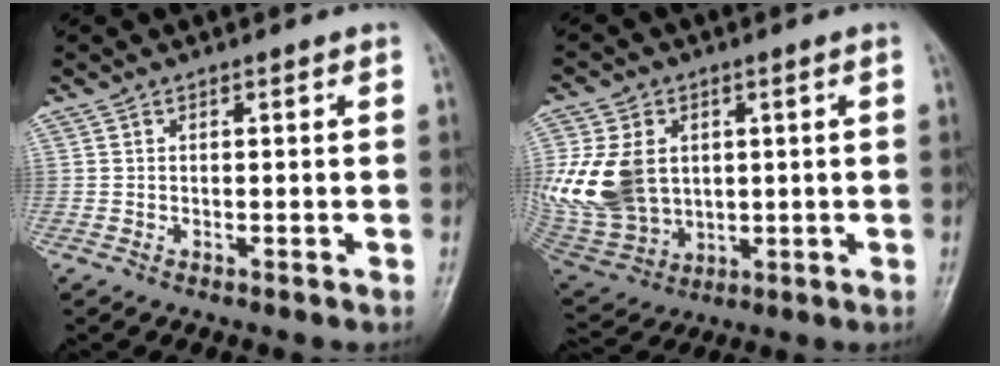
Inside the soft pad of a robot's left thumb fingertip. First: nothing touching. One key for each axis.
{"total": 16.4, "fx": 2.4, "fy": 12.5, "fz": 10.4, "tx": -0.208, "ty": -0.012, "tz": 0.066}